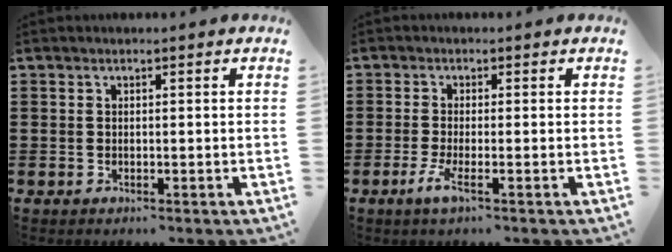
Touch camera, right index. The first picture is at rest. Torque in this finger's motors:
{"motor_torque": [0.52, 0.11, 0.08, 0.05]}